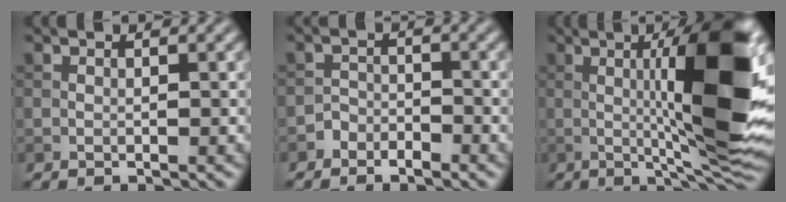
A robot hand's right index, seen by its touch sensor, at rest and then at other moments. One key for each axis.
{"total": 1.6, "fx": -1.2, "fy": 0.9, "fz": 0.2, "tx": 0.000, "ty": 0.008, "tz": -0.025}
{"total": 13.2, "fx": 1.3, "fy": 2.2, "fz": 12.9, "tx": -0.183, "ty": 0.001, "tz": 0.023}